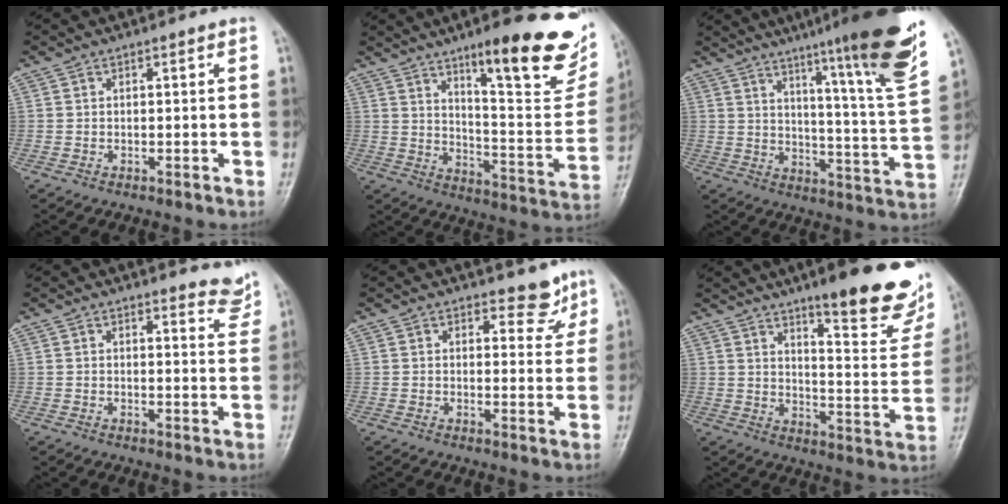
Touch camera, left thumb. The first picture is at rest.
{"total": 24.0, "force": [14.2, 6.0, 18.4], "torque": [-0.208, -0.063, 0.211]}
{"total": 21.4, "force": [15.0, 0.1, 15.3], "torque": [-0.198, -0.094, 0.206]}
{"total": 4.3, "force": [4.2, 1.0, 0.5], "torque": [0.010, -0.038, 0.035]}
{"total": 4.5, "force": [3.7, 2.3, 1.3], "torque": [0.012, -0.028, 0.043]}
{"total": 19.6, "force": [13.2, 4.3, 13.9], "torque": [-0.144, -0.083, 0.181]}